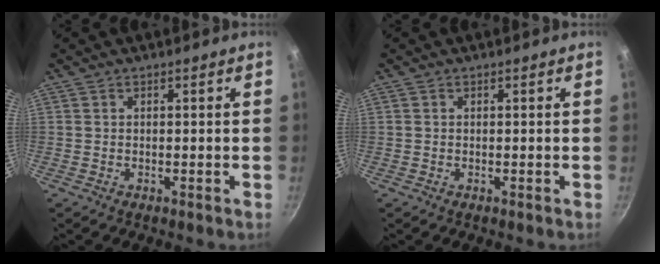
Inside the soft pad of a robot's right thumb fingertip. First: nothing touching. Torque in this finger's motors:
{"motor_torque": [-0.01, -0.15, -0.32, 0.15, -0.02]}